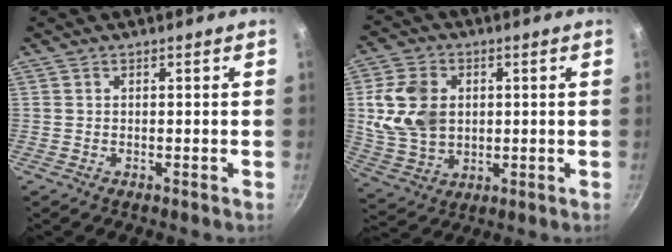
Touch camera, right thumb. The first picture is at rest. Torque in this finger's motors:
{"motor_torque": [1.65, 1.86, 0.54, -0.66, 0.06]}